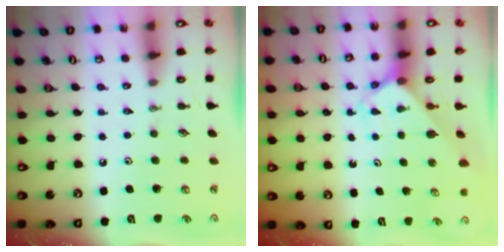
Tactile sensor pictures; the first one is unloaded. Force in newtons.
{"total": 2.7, "press": 2.7, "slide": 0.1}